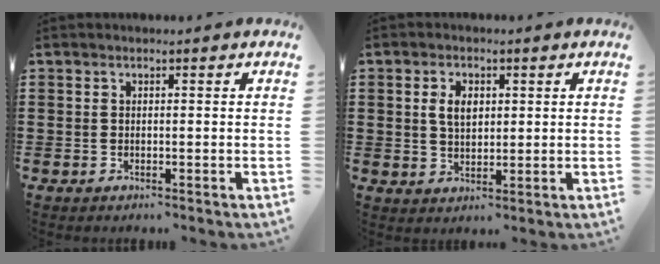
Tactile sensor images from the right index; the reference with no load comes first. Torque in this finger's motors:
{"motor_torque": [0.08, 0.07, 0.13, 0.06]}